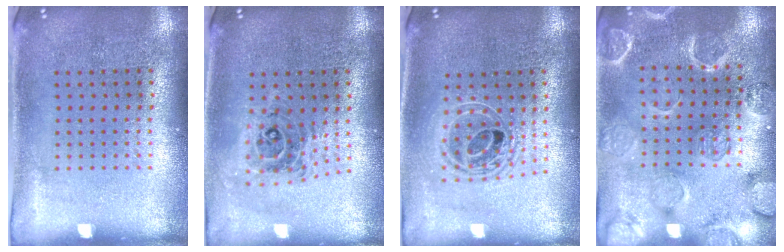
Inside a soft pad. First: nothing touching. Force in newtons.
{"total": 0.8, "press": 0.8, "slide": 0.1}
{"total": 1.7, "press": 1.4, "slide": 1.0}
{"total": 2.5, "press": 2.5, "slide": 0.1}